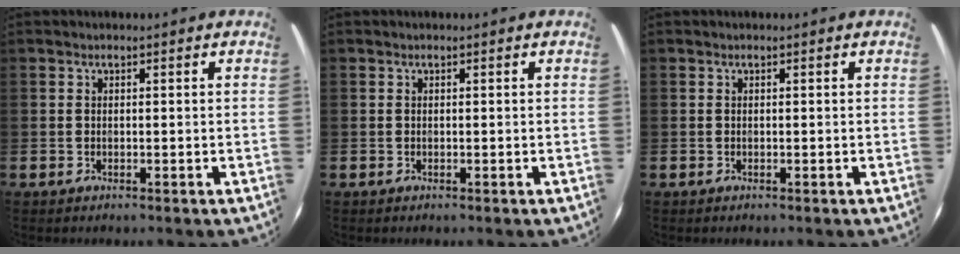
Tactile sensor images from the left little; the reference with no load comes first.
{"total": 0.0}
{"total": 0.0}